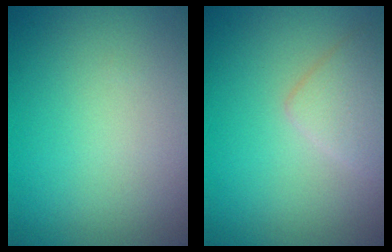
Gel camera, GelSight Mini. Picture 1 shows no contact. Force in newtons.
{"total": 2.4, "press": 2.4, "slide": 0.1}